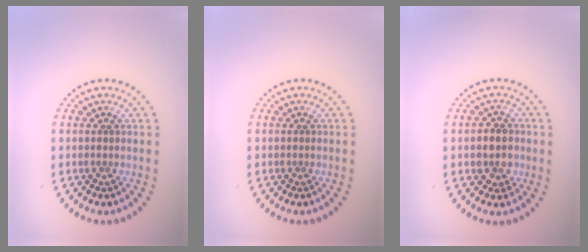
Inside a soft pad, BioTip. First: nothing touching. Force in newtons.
{"total": 0.0}
{"total": 2.6, "press": 2.5, "slide": 0.7}